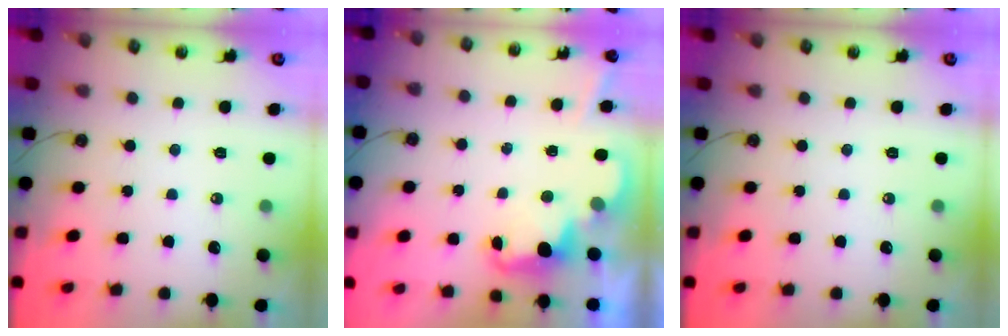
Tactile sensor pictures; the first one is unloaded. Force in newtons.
{"total": 2.5, "press": 2.4, "slide": 0.6}
{"total": 0.0}